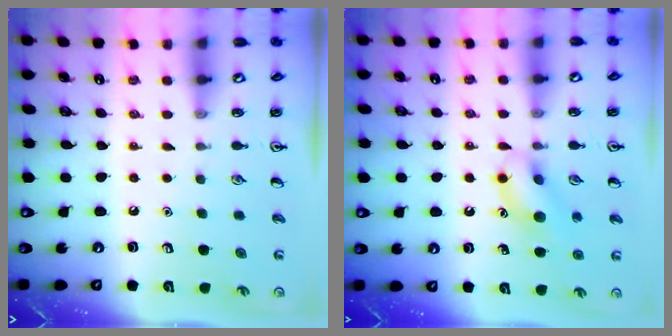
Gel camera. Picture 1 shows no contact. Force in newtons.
{"total": 10.1, "press": 10.0, "slide": 1.3}